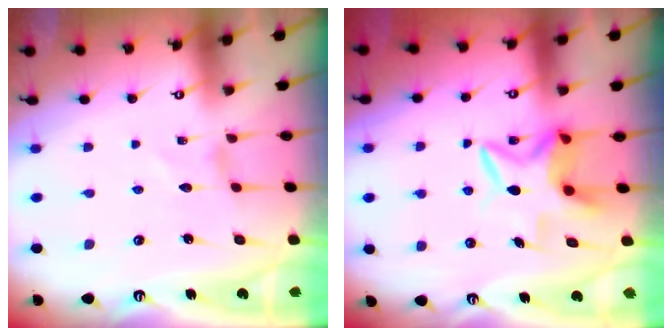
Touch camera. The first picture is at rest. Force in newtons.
{"total": 7.5, "press": 7.3, "slide": 1.4}